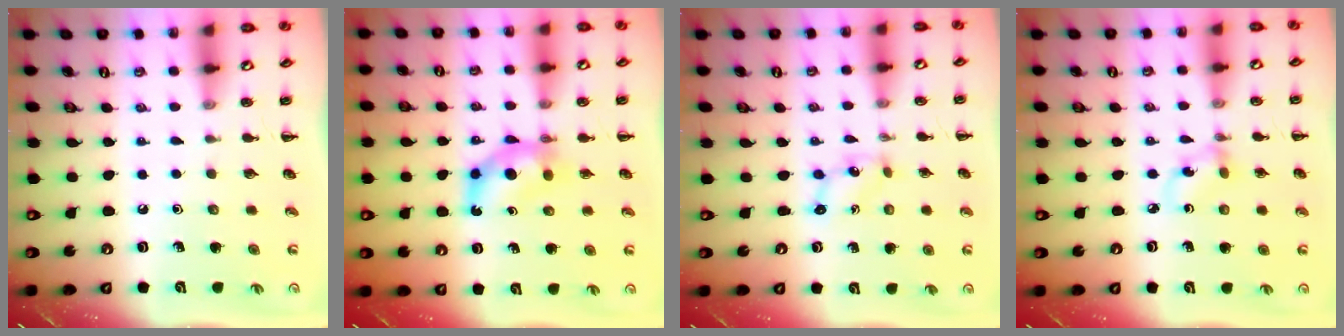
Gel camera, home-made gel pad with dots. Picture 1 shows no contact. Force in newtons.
{"total": 6.2, "press": 6.1, "slide": 0.8}
{"total": 1.7, "press": 1.6, "slide": 0.6}
{"total": 3.3, "press": 3.2, "slide": 0.7}